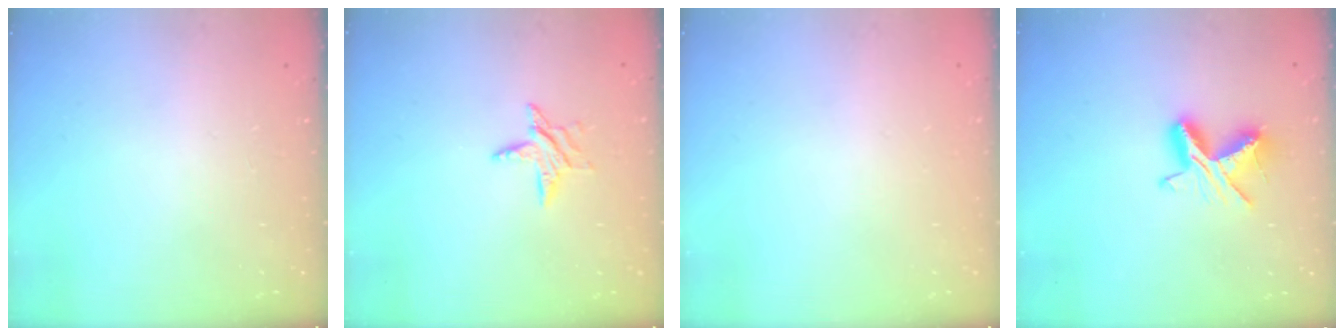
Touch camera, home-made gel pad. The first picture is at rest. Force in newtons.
{"total": 6.2, "press": 6.2, "slide": 0.4}
{"total": 0.0}
{"total": 8.5, "press": 8.5, "slide": 0.5}